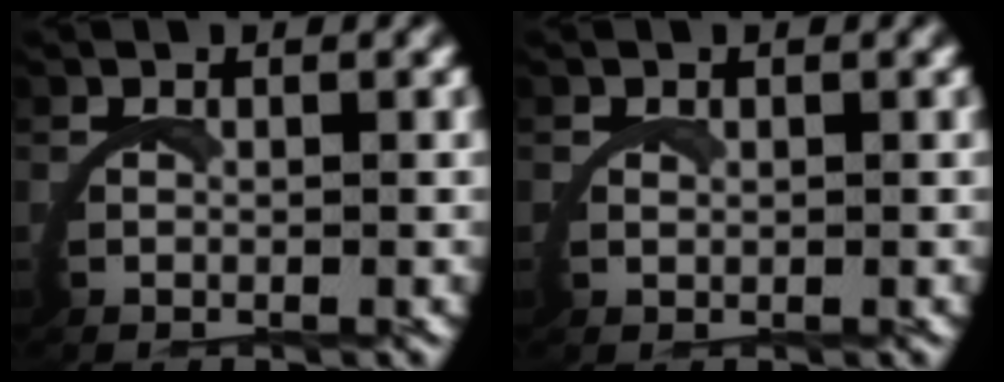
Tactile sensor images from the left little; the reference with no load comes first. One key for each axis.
{"total": 0.9, "fx": 0.9, "fy": -0.2, "fz": 0.0, "tx": -0.005, "ty": -0.003, "tz": 0.019}